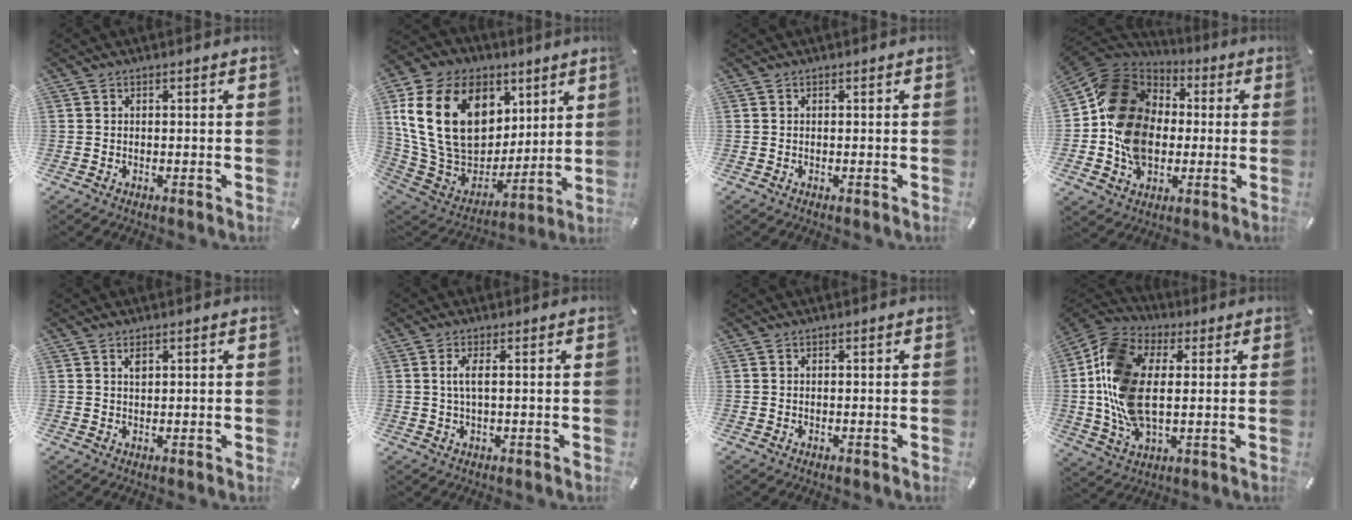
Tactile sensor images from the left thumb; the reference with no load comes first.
{"total": 24.4, "force": [7.6, 17.8, 14.9], "torque": [-0.299, -0.030, 0.147]}
{"total": 0.0}
{"total": 18.1, "force": [-1.7, 15.3, 9.6], "torque": [-0.206, 0.015, -0.033]}
{"total": 1.4, "force": [0.8, 0.8, 0.8], "torque": [-0.010, -0.002, 0.012]}
{"total": 3.6, "force": [0.7, 1.0, 3.4], "torque": [-0.069, 0.003, 0.009]}
{"total": 0.0}
{"total": 16.2, "force": [0.7, 10.4, 12.4], "torque": [-0.293, -0.003, 0.011]}